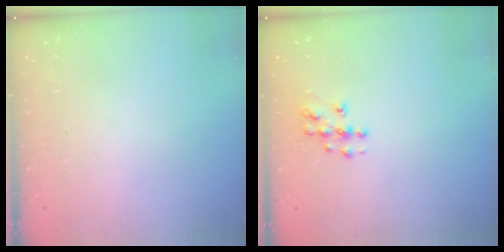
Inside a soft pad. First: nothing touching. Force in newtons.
{"total": 6.6, "press": 6.6, "slide": 0.3}